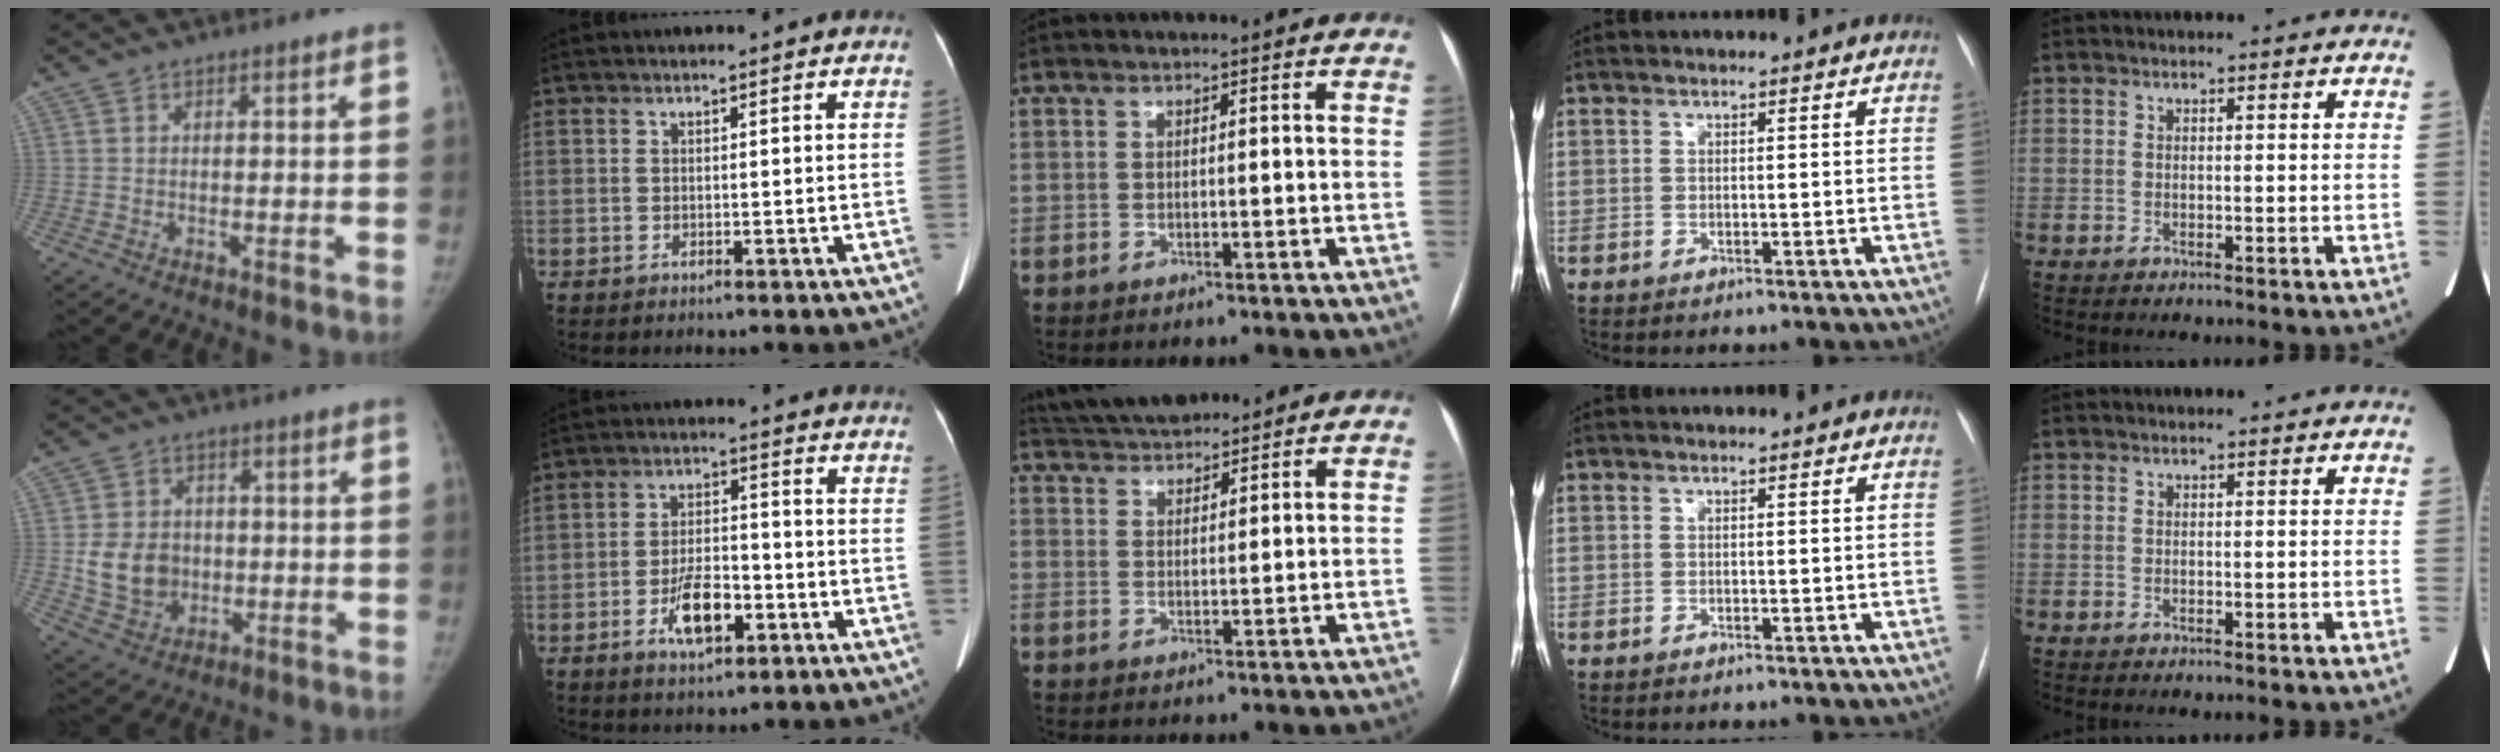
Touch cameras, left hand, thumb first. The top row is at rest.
{"thumb": {"total": 9.6, "force": [-0.6, 8.2, 5.0], "torque": [-0.061, 0.002, 0.000]}, "index": {"total": 7.2, "force": [-3.1, 2.9, 5.8], "torque": [-0.114, 0.004, -0.051]}, "middle": {"total": 9.7, "force": [8.9, 2.4, 2.8], "torque": [-0.053, 0.030, 0.152]}}